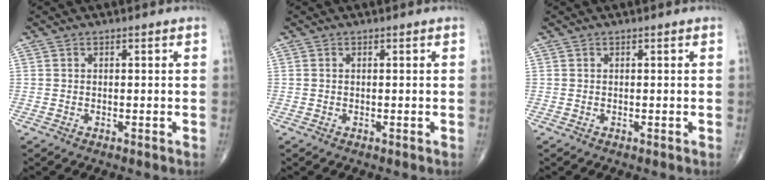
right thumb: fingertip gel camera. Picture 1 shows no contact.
{"total": 0.0}
{"total": 0.0}